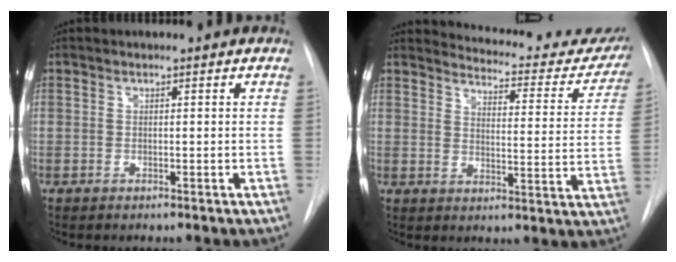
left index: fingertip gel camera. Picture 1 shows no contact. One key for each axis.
{"total": 18.0, "fx": 17.0, "fy": 4.2, "fz": 4.3, "tx": -0.033, "ty": -0.072, "tz": 0.176}